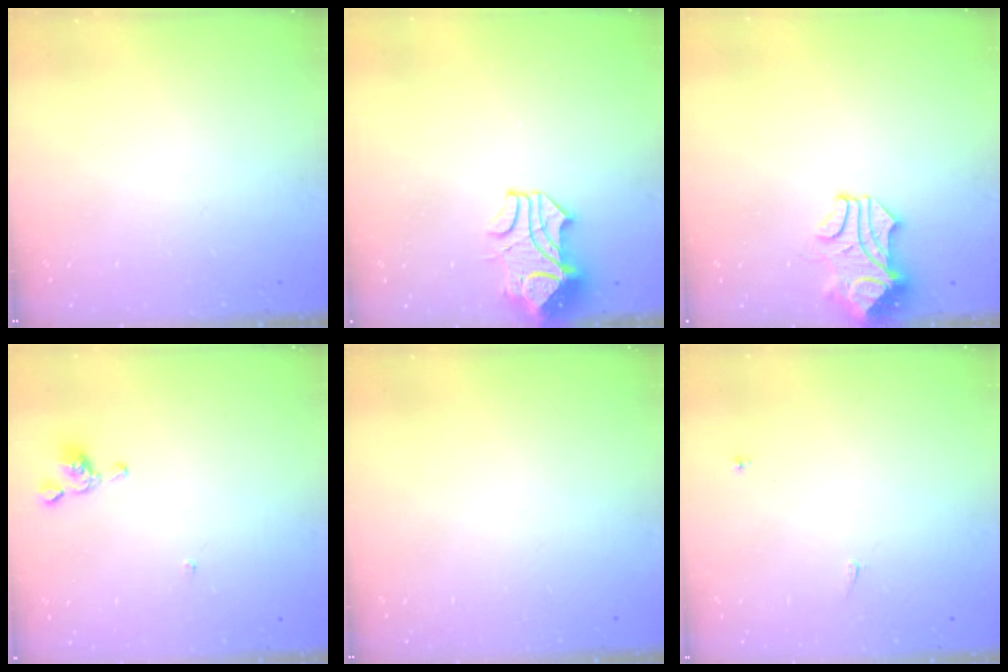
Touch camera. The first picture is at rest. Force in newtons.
{"total": 2.3, "press": 2.0, "slide": 1.0}
{"total": 1.1, "press": 1.0, "slide": 0.2}
{"total": 2.0, "press": 2.0, "slide": 0.3}
{"total": 0.0}
{"total": 0.6, "press": 0.5, "slide": 0.2}